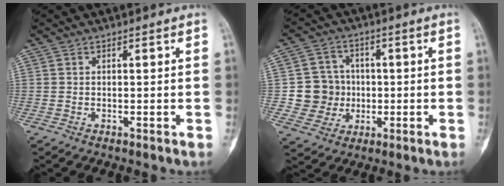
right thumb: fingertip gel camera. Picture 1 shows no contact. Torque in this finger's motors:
{"motor_torque": [0.55, 0.95, 0.20, -0.27, 0.00]}